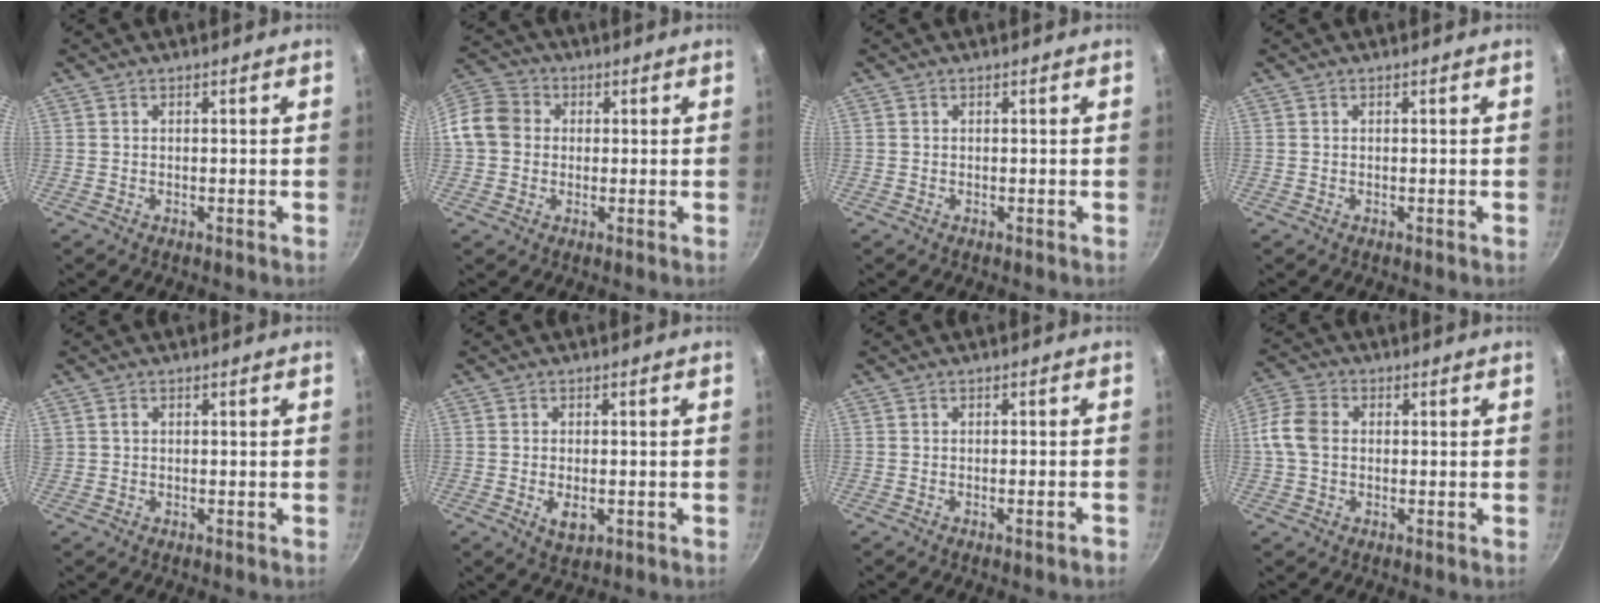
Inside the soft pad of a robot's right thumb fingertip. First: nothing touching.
{"total": 9.3, "force": [0.3, 8.2, 4.4], "torque": [-0.057, 0.019, -0.016]}
{"total": 0.0}
{"total": 0.0}
{"total": 0.9, "force": [0.2, 0.8, 0.4], "torque": [-0.004, 0.005, 0.005]}
{"total": 4.1, "force": [-1.0, 2.3, 3.3], "torque": [-0.053, -0.004, -0.010]}
{"total": 1.7, "force": [-1.1, 0.1, 1.3], "torque": [-0.020, 0.011, -0.013]}
{"total": 7.3, "force": [0.2, 5.4, 4.9], "torque": [-0.098, 0.015, -0.008]}